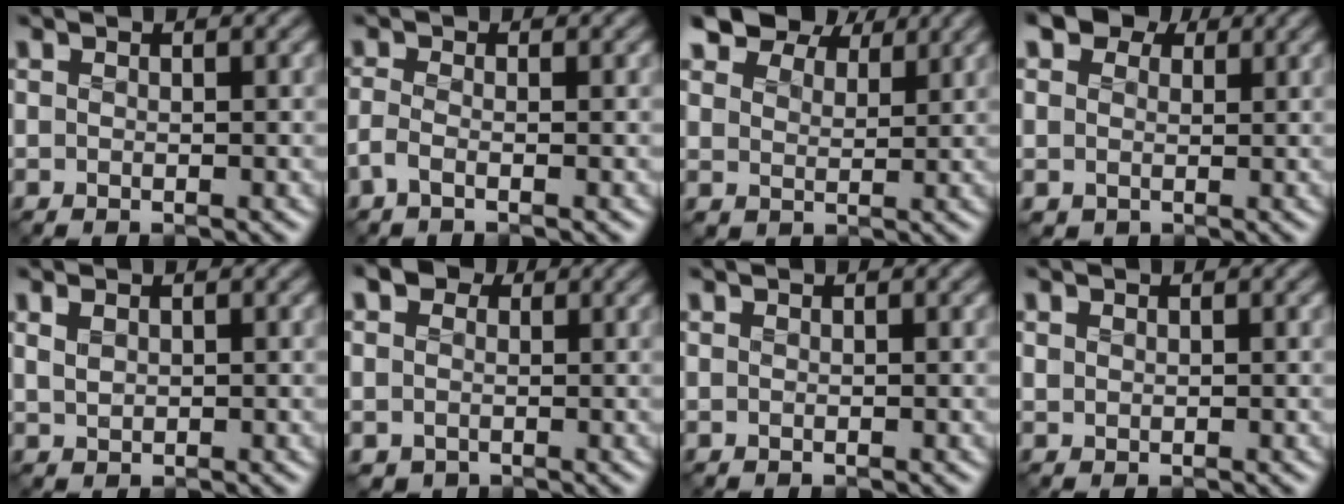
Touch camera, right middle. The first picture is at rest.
{"total": 1.6, "force": [-1.0, 0.4, 1.2], "torque": [-0.034, -0.007, -0.026]}
{"total": 7.2, "force": [5.7, 3.5, 2.6], "torque": [-0.069, -0.013, 0.112]}
{"total": 6.0, "force": [2.7, 4.6, 2.8], "torque": [-0.052, 0.012, 0.023]}
{"total": 1.1, "force": [0.6, 0.6, 0.8], "torque": [-0.023, -0.001, 0.017]}
{"total": 4.4, "force": [1.2, 3.7, 2.1], "torque": [-0.035, 0.013, 0.006]}
{"total": 0.0}
{"total": 0.5, "force": [0.4, 0.3, 0.1], "torque": [-0.008, -0.003, 0.012]}